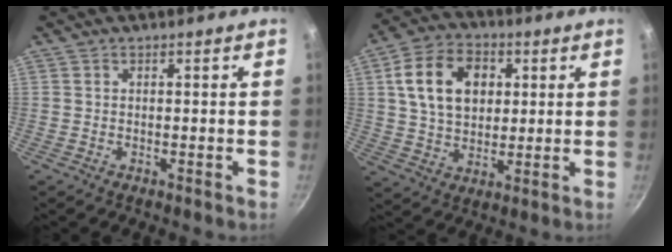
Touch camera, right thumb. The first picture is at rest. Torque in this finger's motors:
{"motor_torque": [-0.73, 1.27, 0.96, 0.47, 0.11]}